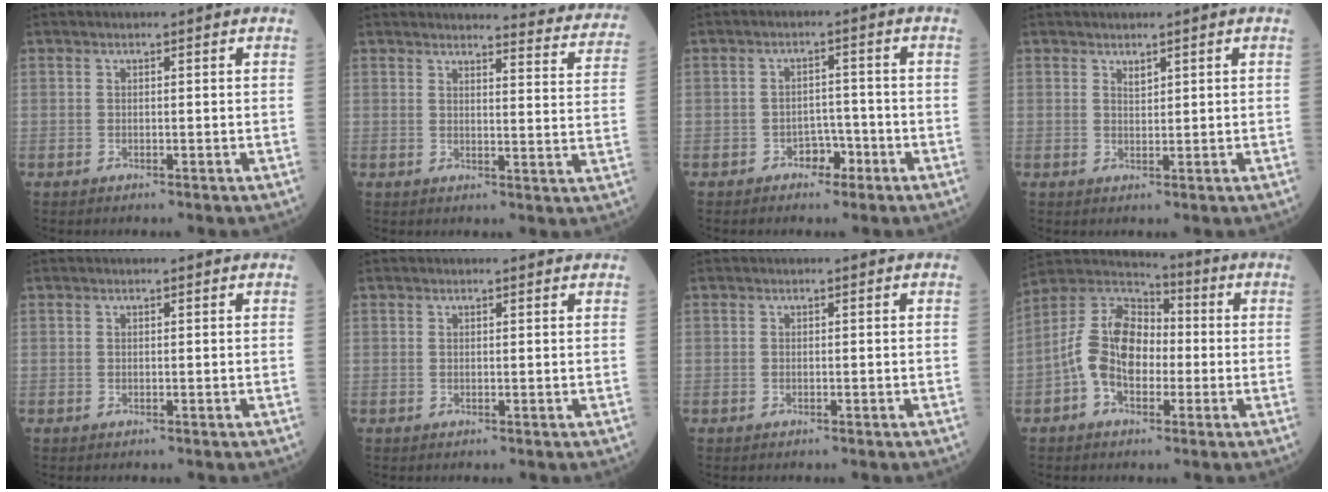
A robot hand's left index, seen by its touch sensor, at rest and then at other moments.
{"total": 13.0, "force": [12.8, 1.0, 2.0], "torque": [0.002, -0.087, 0.115]}
{"total": 3.0, "force": [-1.8, 1.8, 1.5], "torque": [-0.017, 0.007, -0.026]}
{"total": 1.1, "force": [0.9, 0.3, 0.6], "torque": [-0.011, -0.002, 0.017]}
{"total": 0.0}
{"total": 1.2, "force": [1.1, 0.1, 0.3], "torque": [-0.014, 0.004, 0.010]}
{"total": 0.0}
{"total": 11.0, "force": [-1.8, 6.6, 8.7], "torque": [-0.194, 0.033, -0.040]}